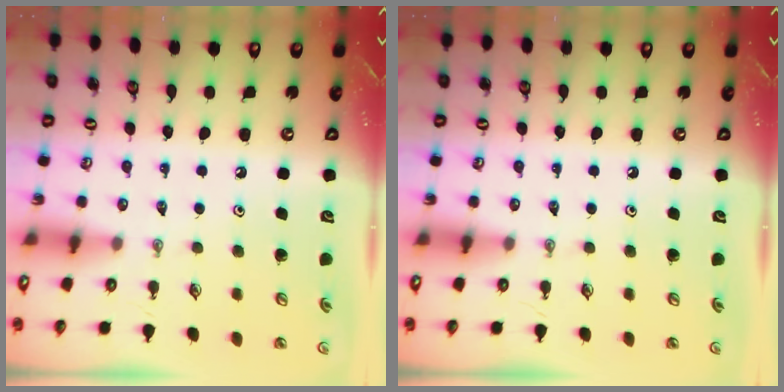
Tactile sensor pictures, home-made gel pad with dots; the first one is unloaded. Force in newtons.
{"total": 0.0}